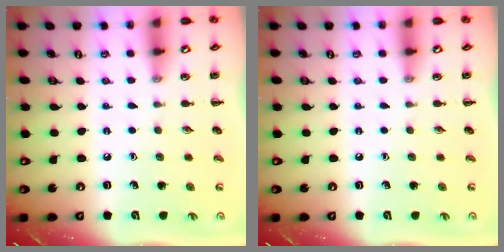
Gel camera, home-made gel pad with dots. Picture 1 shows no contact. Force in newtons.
{"total": 0.0}